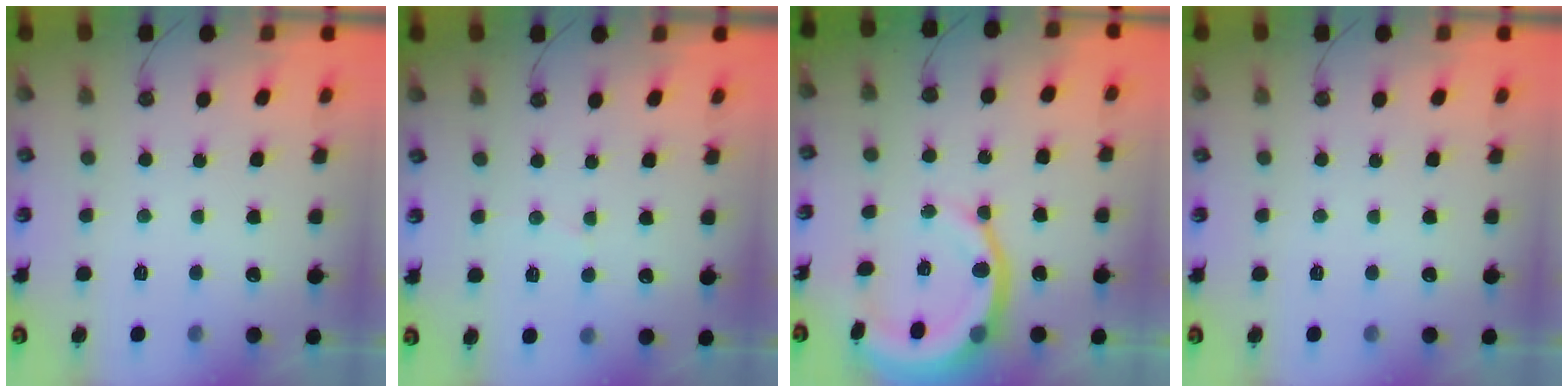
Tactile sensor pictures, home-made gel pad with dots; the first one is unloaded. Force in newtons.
{"total": 3.0, "press": 3.0, "slide": 0.3}
{"total": 11.7, "press": 11.5, "slide": 2.1}
{"total": 0.0}